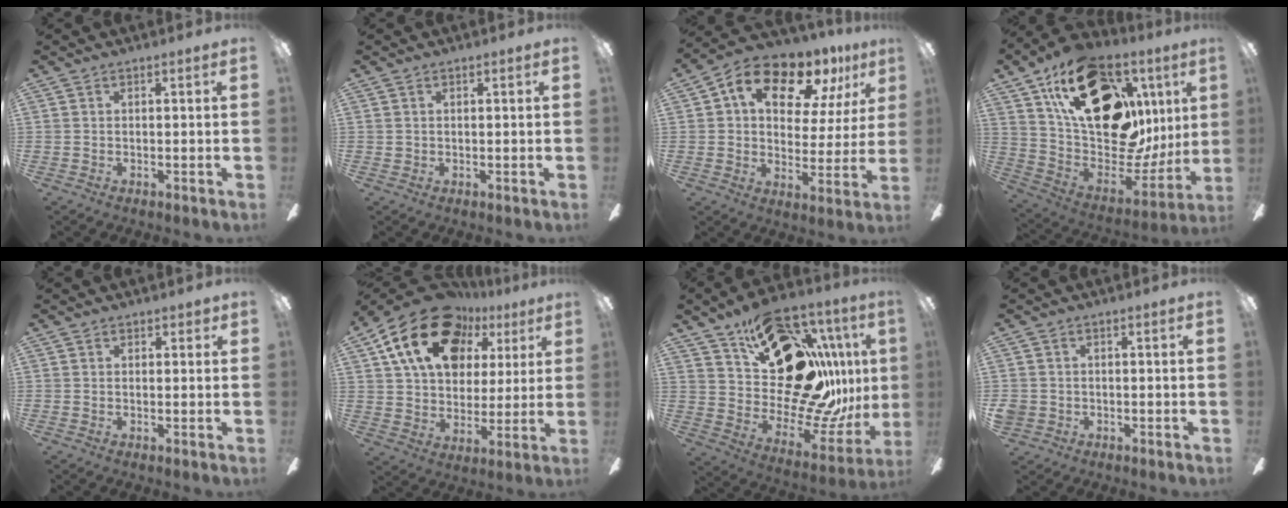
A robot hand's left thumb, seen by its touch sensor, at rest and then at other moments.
{"total": 0.8, "force": [0.2, 0.7, 0.1], "torque": [-0.003, 0.005, 0.003]}
{"total": 15.5, "force": [9.6, 8.2, 8.9], "torque": [-0.148, -0.046, 0.167]}
{"total": 29.1, "force": [13.0, 16.6, 20.0], "torque": [-0.328, -0.066, 0.253]}
{"total": 1.2, "force": [0.6, 0.9, 0.6], "torque": [0.004, -0.002, 0.007]}
{"total": 21.8, "force": [11.8, 14.1, 11.6], "torque": [-0.206, -0.048, 0.214]}
{"total": 26.9, "force": [11.0, 15.7, 18.8], "torque": [-0.266, -0.079, 0.227]}
{"total": 2.5, "force": [-0.6, 2.4, 0.5], "torque": [-0.009, 0.007, -0.012]}